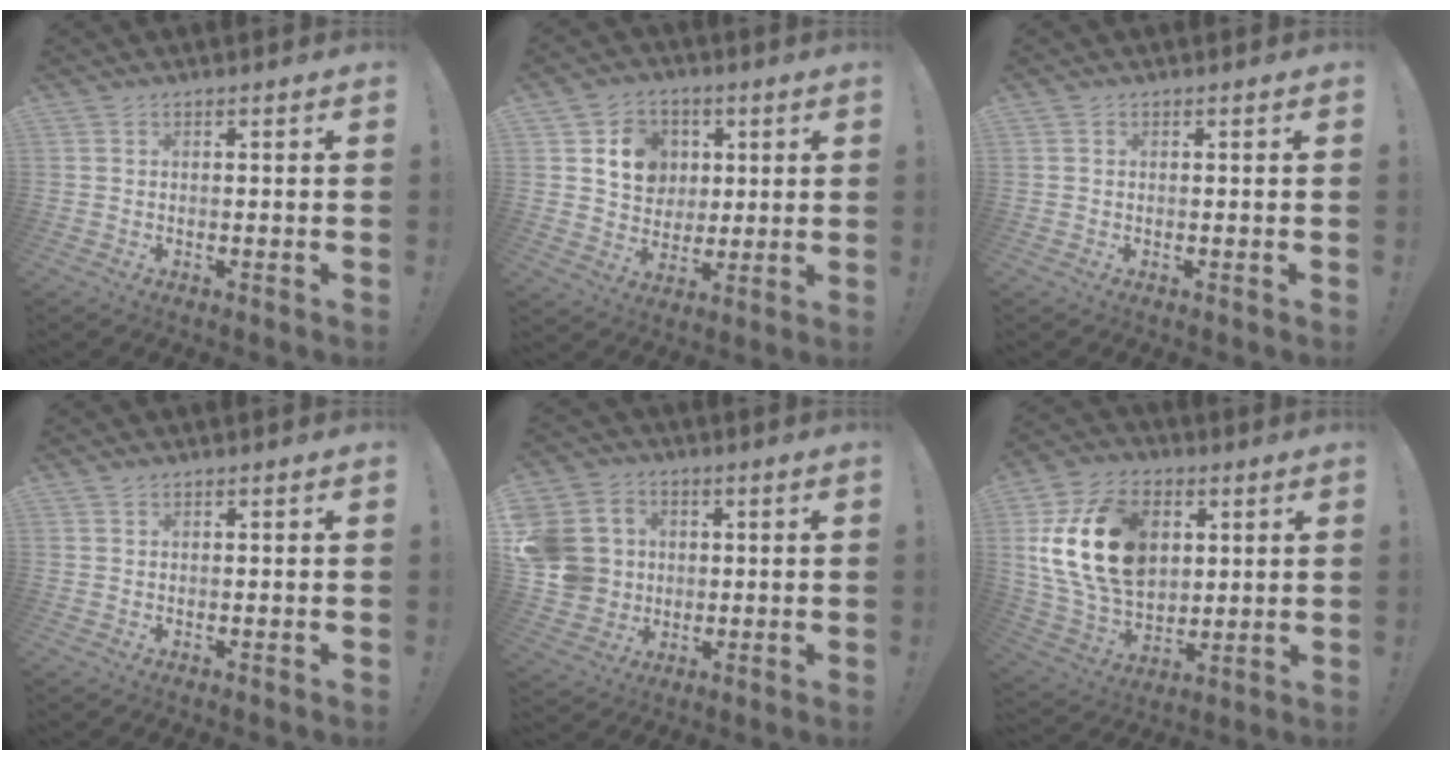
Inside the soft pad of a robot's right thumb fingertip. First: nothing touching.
{"total": 11.8, "force": [3.9, 10.2, 4.6], "torque": [-0.064, -0.011, 0.082]}
{"total": 0.0}
{"total": 0.6, "force": [0.5, 0.2, 0.2], "torque": [0.002, -0.003, 0.009]}
{"total": 12.6, "force": [0.6, 11.7, 4.6], "torque": [-0.081, 0.008, 0.022]}
{"total": 22.5, "force": [5.3, 15.8, 15.1], "torque": [-0.276, -0.012, 0.104]}